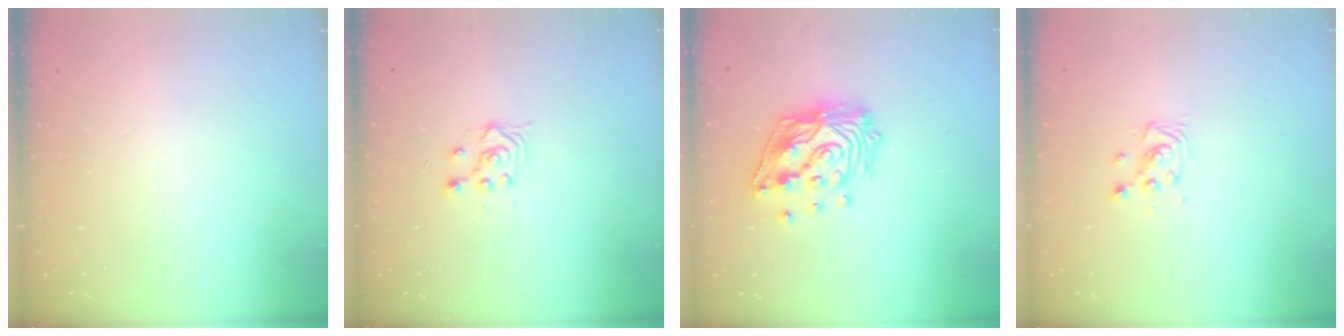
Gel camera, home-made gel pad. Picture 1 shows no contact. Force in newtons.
{"total": 3.0, "press": 2.6, "slide": 1.3}
{"total": 17.5, "press": 17.5, "slide": 1.4}
{"total": 3.8, "press": 3.8, "slide": 0.5}